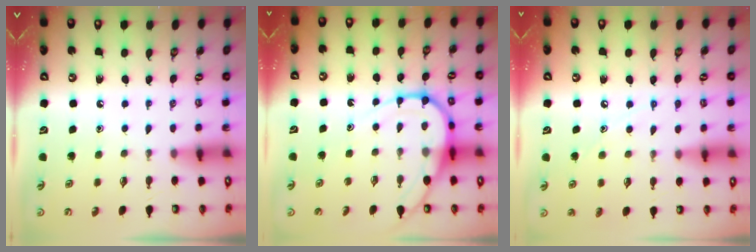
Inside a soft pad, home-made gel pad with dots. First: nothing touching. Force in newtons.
{"total": 9.7, "press": 9.7, "slide": 0.9}
{"total": 6.5, "press": 6.5, "slide": 0.3}